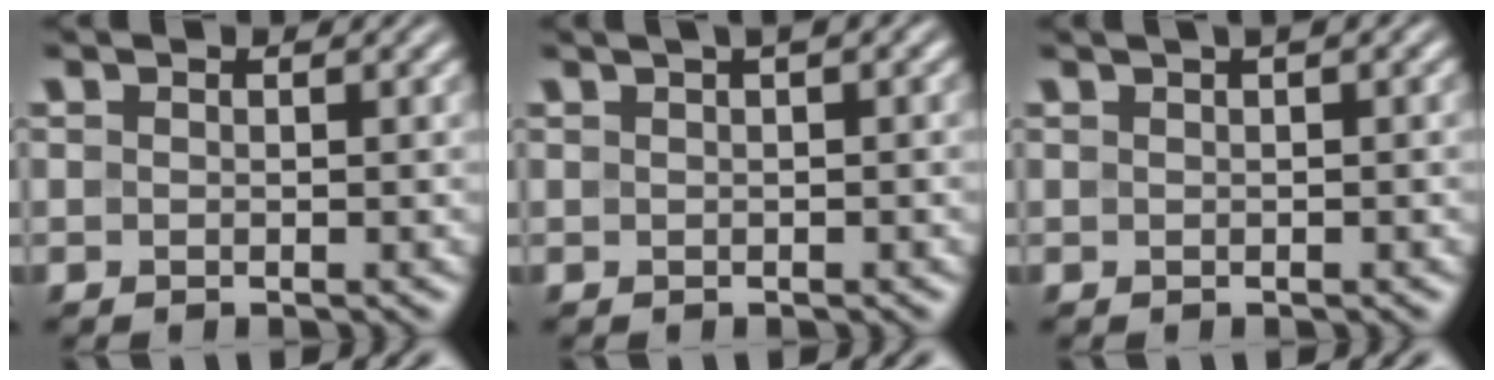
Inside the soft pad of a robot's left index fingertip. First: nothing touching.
{"total": 2.3, "force": [0.8, 0.6, 2.1], "torque": [-0.021, 0.011, 0.006]}
{"total": 1.7, "force": [0.6, 0.3, 1.6], "torque": [-0.019, 0.006, 0.006]}